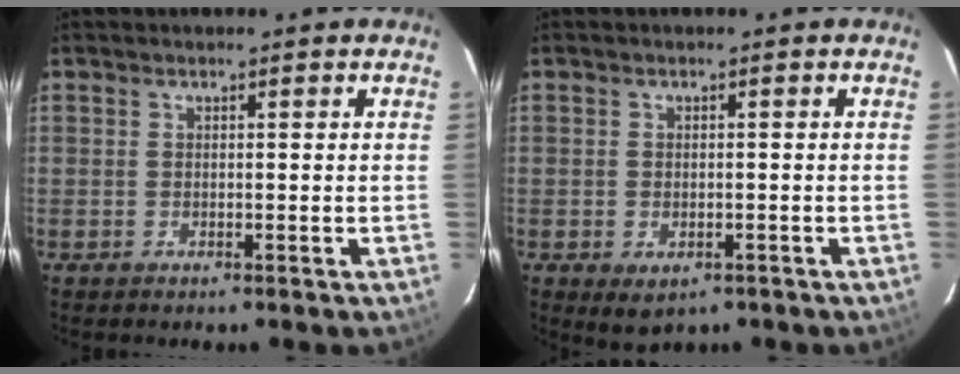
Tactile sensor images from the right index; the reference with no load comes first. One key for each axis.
{"total": 3.9, "fx": -1.8, "fy": 2.7, "fz": 2.3, "tx": -0.043, "ty": -0.012, "tz": -0.021}